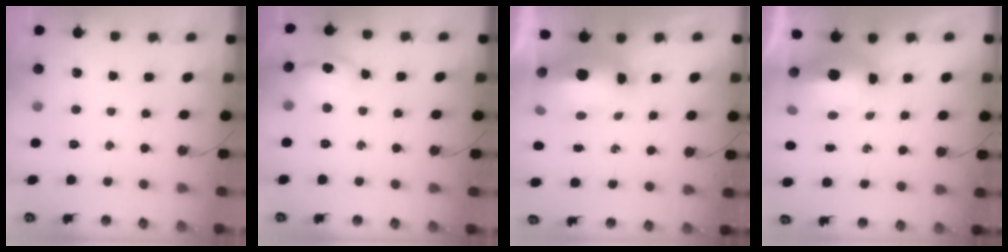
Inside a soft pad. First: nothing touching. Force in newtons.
{"total": 10.2, "press": 10.1, "slide": 1.4}
{"total": 14.7, "press": 14.6, "slide": 1.9}
{"total": 12.7, "press": 12.6, "slide": 1.6}